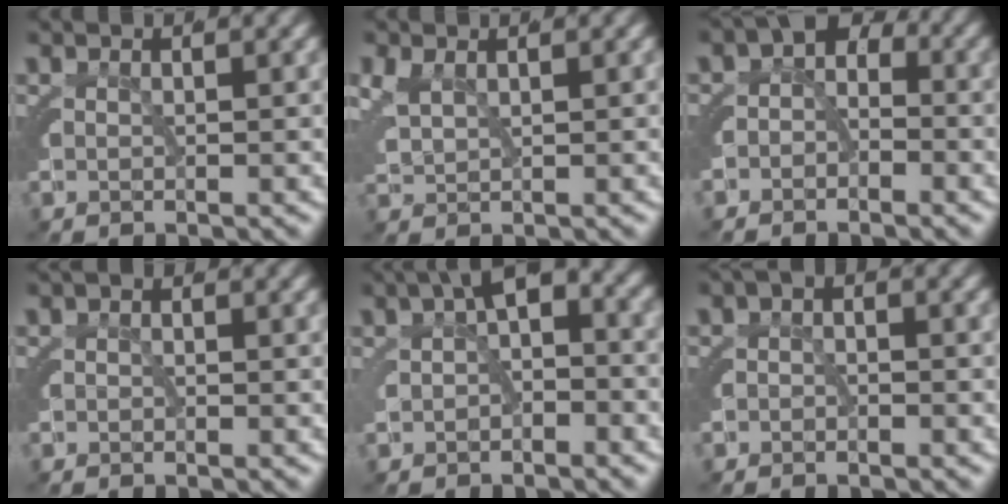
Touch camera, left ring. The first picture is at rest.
{"total": 1.5, "force": [1.0, 0.7, 0.9], "torque": [-0.025, -0.002, 0.028]}
{"total": 2.4, "force": [-1.1, 1.6, 1.4], "torque": [-0.005, -0.010, -0.024]}
{"total": 0.8, "force": [-0.7, -0.3, -0.1], "torque": [0.010, -0.003, -0.014]}
{"total": 2.9, "force": [0.1, 1.0, 2.7], "torque": [-0.025, 0.001, 0.001]}
{"total": 1.0, "force": [-1.0, 0.1, 0.3], "torque": [0.006, 0.000, -0.021]}